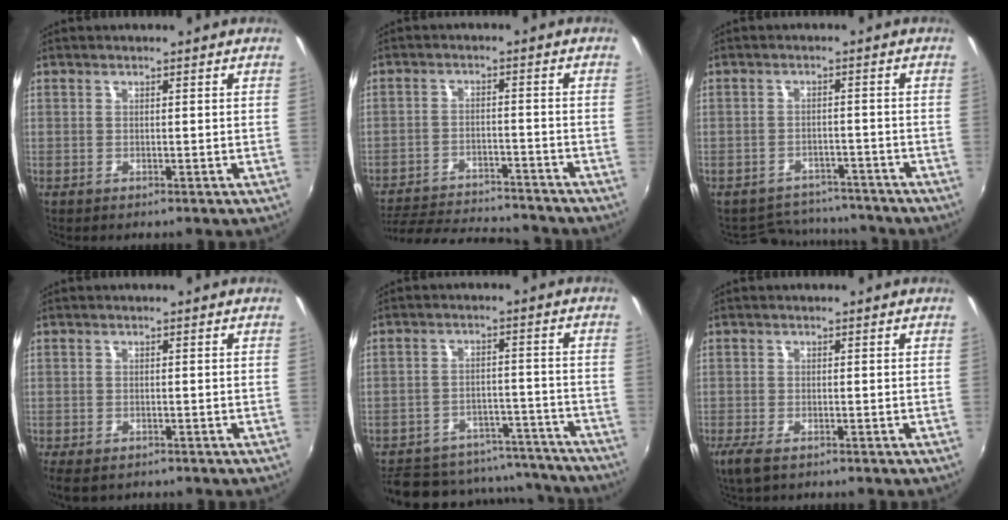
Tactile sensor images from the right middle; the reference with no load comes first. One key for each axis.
{"total": 17.6, "fx": -15.8, "fy": 3.8, "fz": 6.8, "tx": -0.152, "ty": -0.010, "tz": -0.227}
{"total": 9.3, "fx": -8.5, "fy": 3.4, "fz": 1.4, "tx": -0.044, "ty": 0.018, "tz": -0.112}
{"total": 4.2, "fx": -2.9, "fy": 1.6, "fz": 2.5, "tx": -0.056, "ty": -0.020, "tz": -0.046}
{"total": 22.1, "fx": -18.7, "fy": 9.0, "fz": 7.7, "tx": -0.170, "ty": 0.035, "tz": -0.223}
{"total": 3.2, "fx": -2.0, "fy": 0.8, "fz": 2.4, "tx": -0.055, "ty": -0.011, "tz": -0.037}